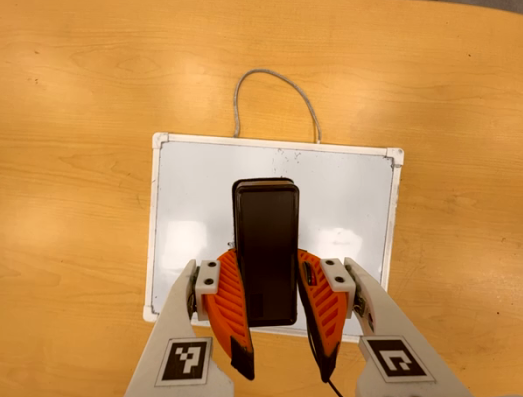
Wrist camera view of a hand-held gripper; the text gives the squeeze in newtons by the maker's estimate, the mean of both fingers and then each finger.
{"total": 7.5, "left": 6.0, "right": 9.0}